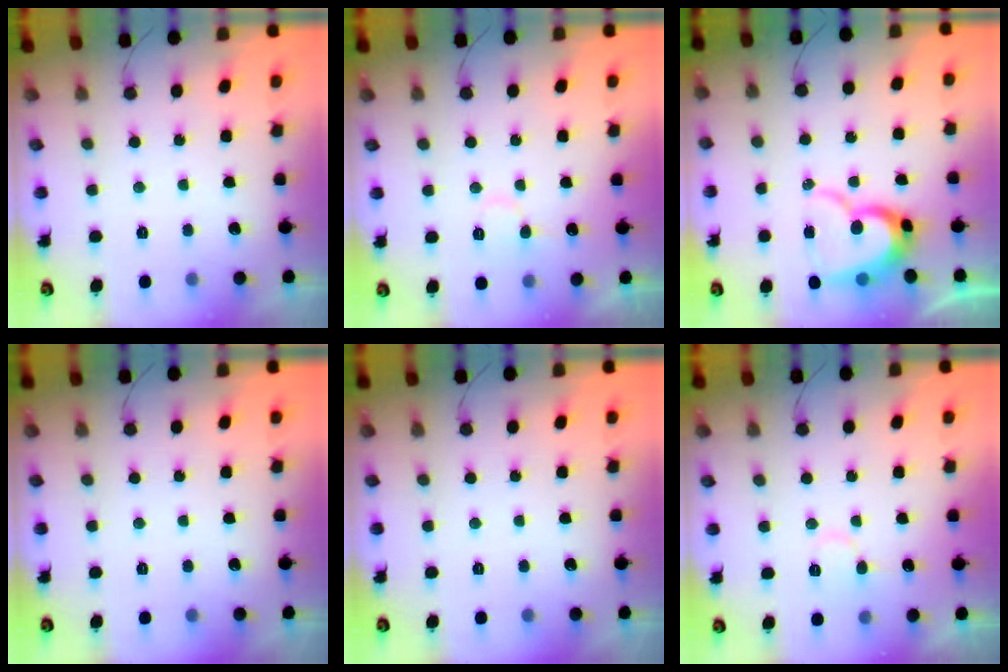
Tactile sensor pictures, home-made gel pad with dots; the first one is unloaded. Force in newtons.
{"total": 7.7, "press": 7.7, "slide": 0.4}
{"total": 13.1, "press": 13.0, "slide": 1.2}
{"total": 0.0}
{"total": 0.0}
{"total": 6.8, "press": 6.8, "slide": 0.5}